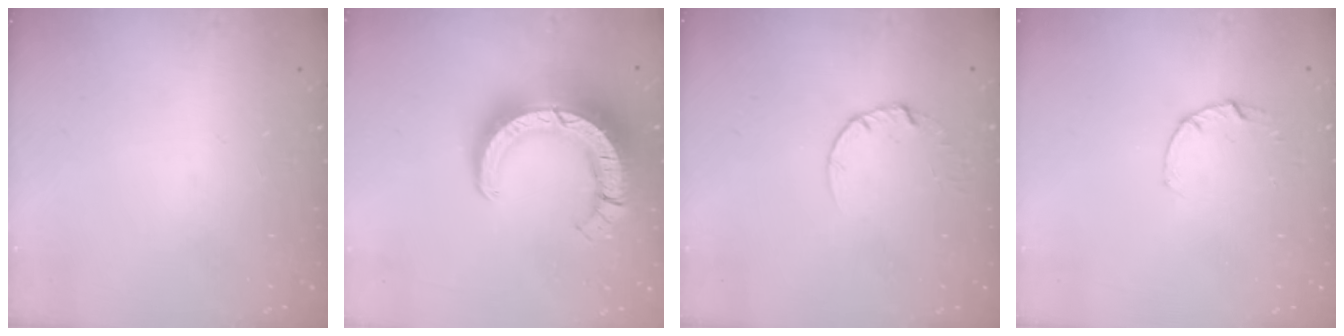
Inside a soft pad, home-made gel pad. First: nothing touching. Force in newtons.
{"total": 18.5, "press": 18.4, "slide": 1.8}
{"total": 2.7, "press": 2.7, "slide": 0.2}
{"total": 3.2, "press": 3.2, "slide": 0.4}